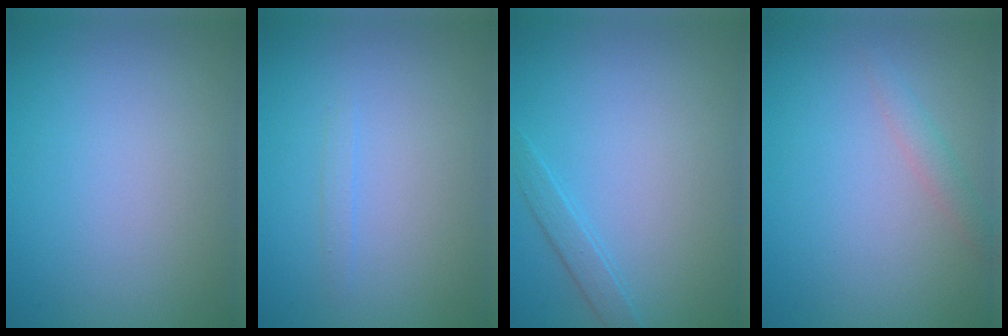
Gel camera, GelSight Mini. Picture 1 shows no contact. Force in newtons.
{"total": 0.6, "press": 0.6, "slide": 0.0}
{"total": 1.4, "press": 1.4, "slide": 0.1}
{"total": 1.3, "press": 1.3, "slide": 0.1}